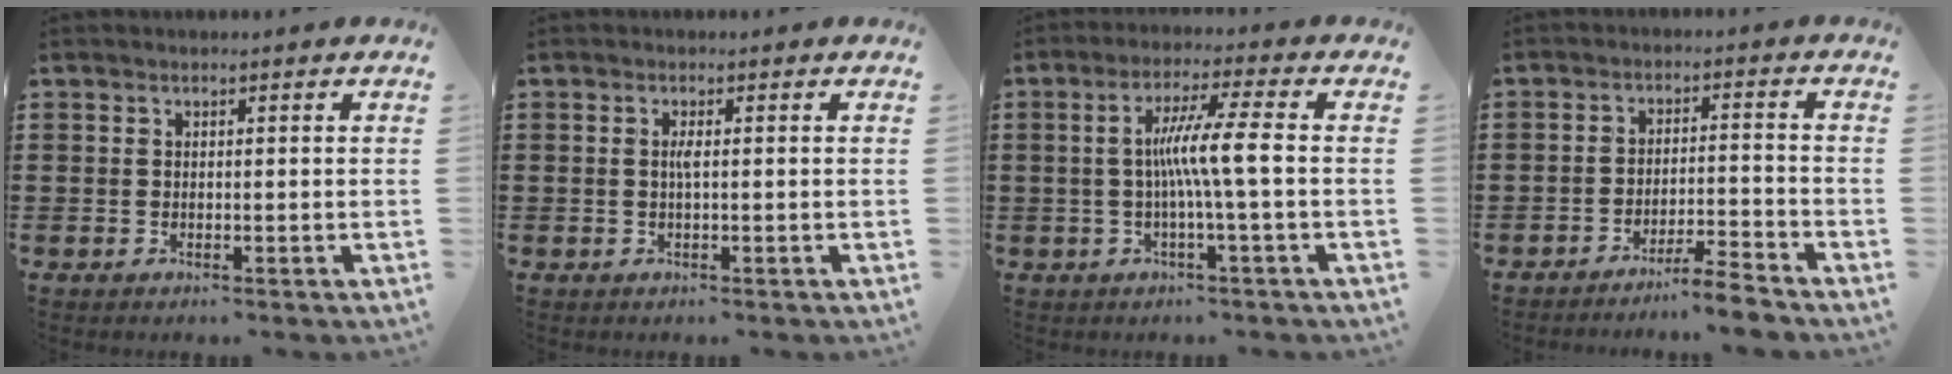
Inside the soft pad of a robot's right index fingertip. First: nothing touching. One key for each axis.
{"total": 1.3, "fx": 0.0, "fy": 0.0, "fz": 1.3, "tx": -0.027, "ty": -0.001, "tz": -0.001}
{"total": 7.3, "fx": -0.7, "fy": -0.7, "fz": 7.2, "tx": -0.131, "ty": -0.003, "tz": -0.022}
{"total": 5.0, "fx": -4.7, "fy": -0.3, "fz": 1.8, "tx": -0.030, "ty": -0.006, "tz": -0.090}